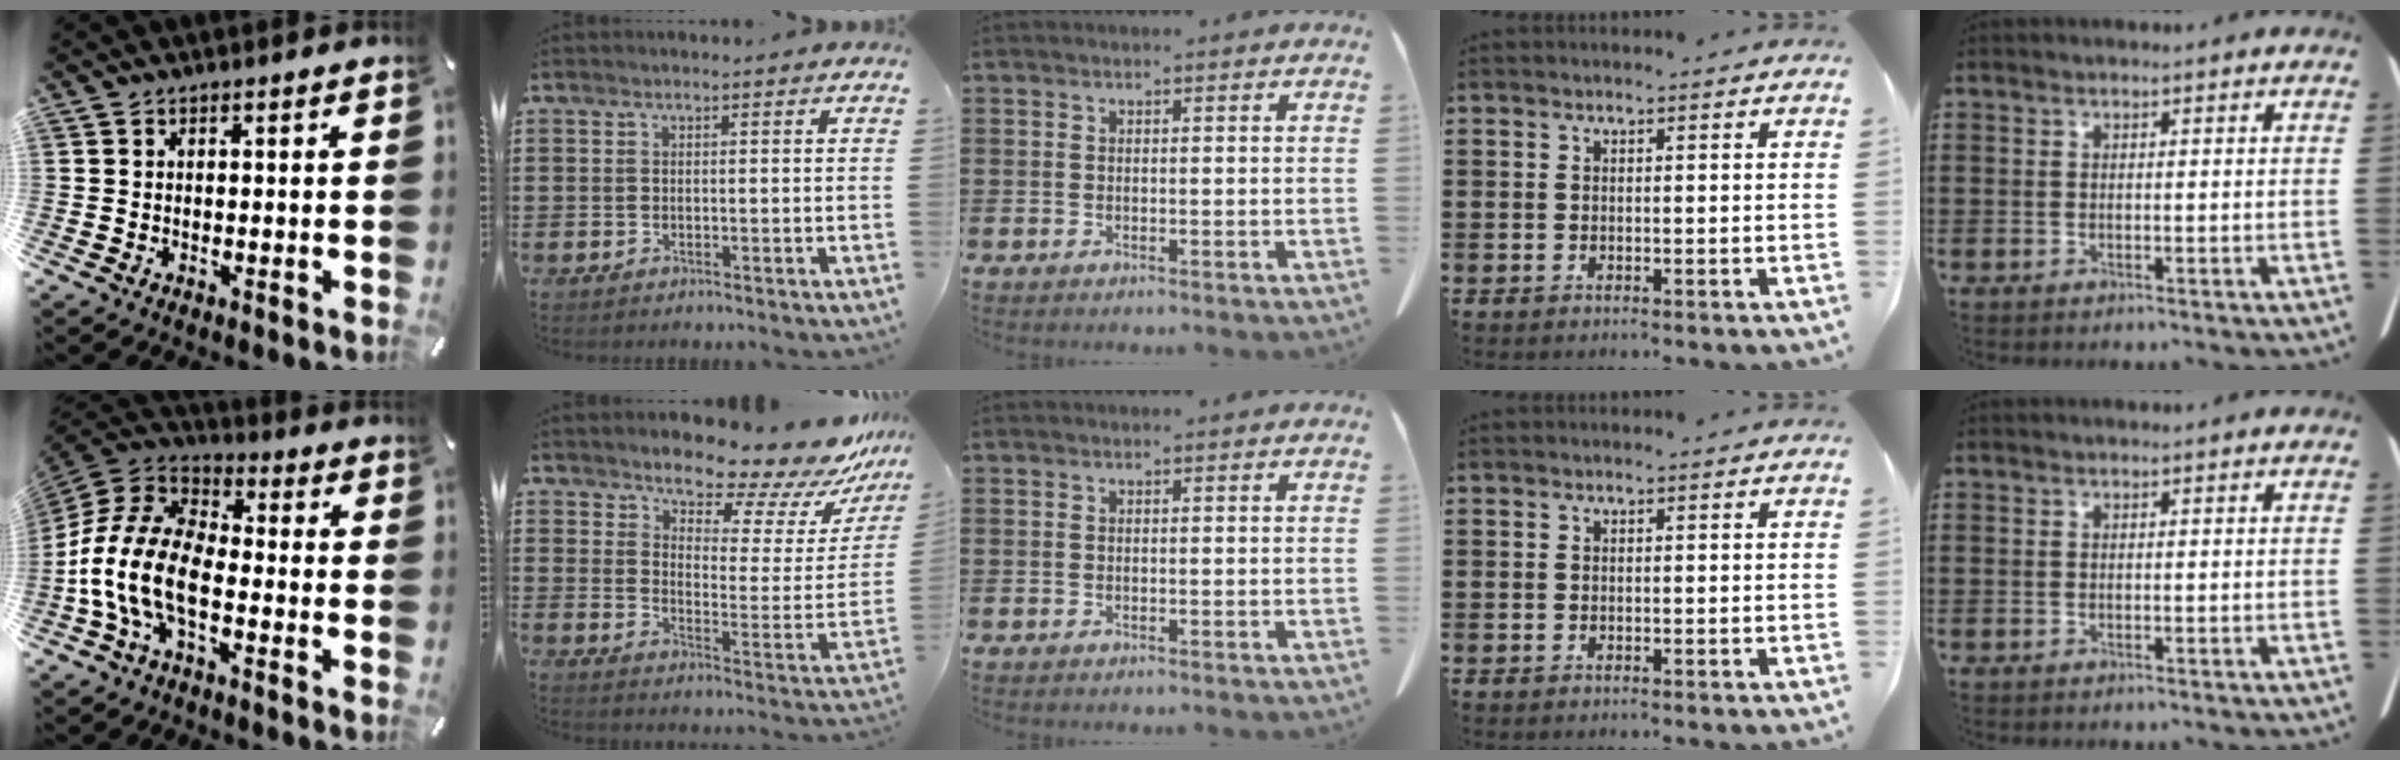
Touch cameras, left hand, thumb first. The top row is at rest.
{"thumb": {"total": 15.0, "force": [-6.6, 8.1, 10.7], "torque": [-0.240, 0.015, -0.125]}, "index": {"total": 10.3, "force": [9.4, 2.4, 3.5], "torque": [-0.071, -0.077, 0.161]}}